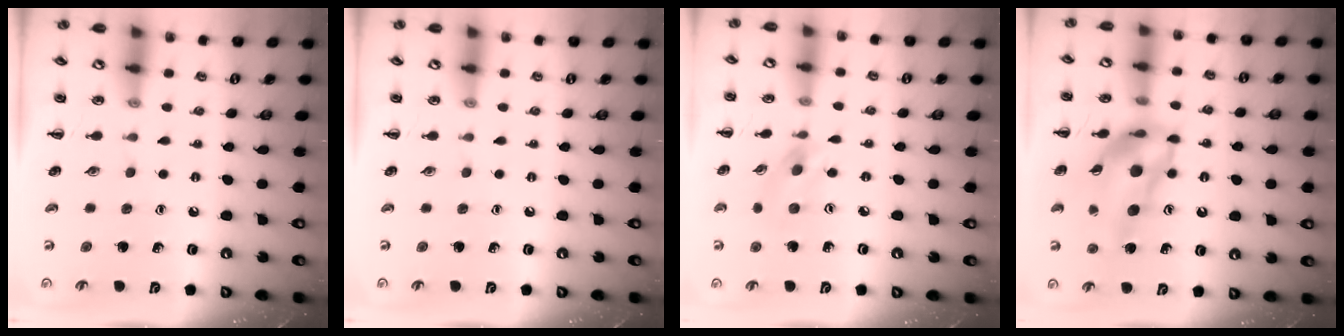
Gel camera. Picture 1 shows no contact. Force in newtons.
{"total": 0.0}
{"total": 4.1, "press": 4.0, "slide": 0.6}
{"total": 15.6, "press": 14.8, "slide": 5.0}